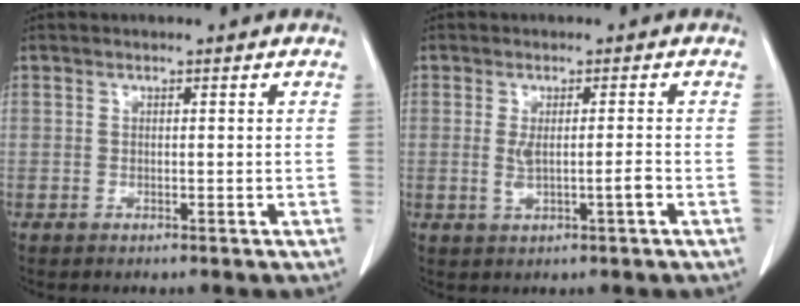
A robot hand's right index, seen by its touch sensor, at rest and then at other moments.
{"total": 3.3, "force": [-0.6, 0.1, 3.3], "torque": [-0.062, -0.001, -0.004]}